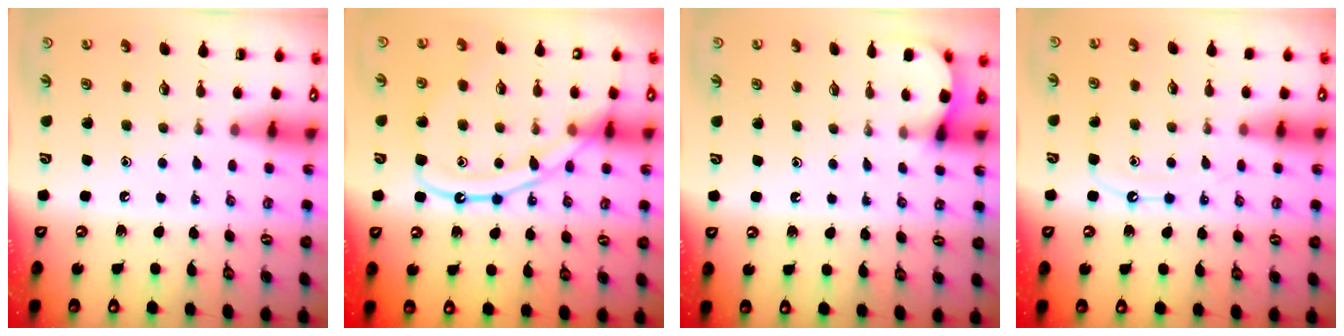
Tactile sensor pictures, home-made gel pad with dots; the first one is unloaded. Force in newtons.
{"total": 12.6, "press": 12.6, "slide": 1.0}
{"total": 2.2, "press": 2.2, "slide": 0.2}
{"total": 9.4, "press": 9.3, "slide": 1.0}